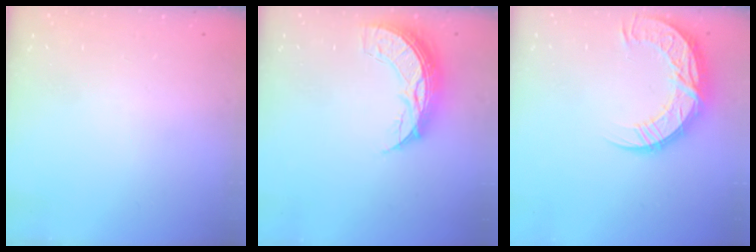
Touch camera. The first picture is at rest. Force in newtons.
{"total": 10.5, "press": 10.5, "slide": 0.8}
{"total": 15.0, "press": 15.0, "slide": 0.9}